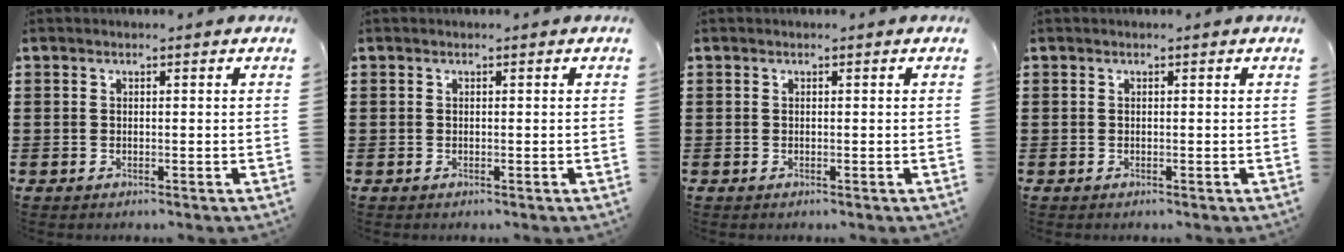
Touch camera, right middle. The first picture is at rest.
{"total": 0.0}
{"total": 0.0}
{"total": 0.0}